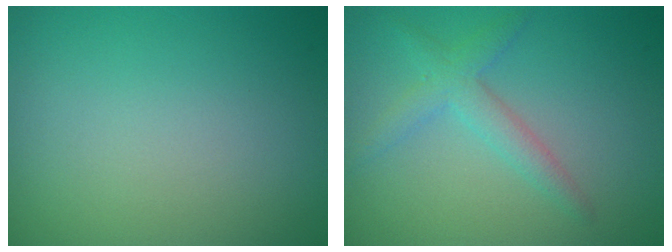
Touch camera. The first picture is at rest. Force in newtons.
{"total": 2.5, "press": 2.5, "slide": 0.1}